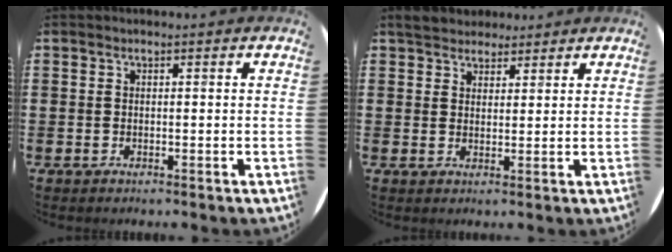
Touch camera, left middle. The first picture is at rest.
{"total": 3.5, "force": [3.3, 1.2, 0.3], "torque": [-0.006, -0.003, 0.062]}